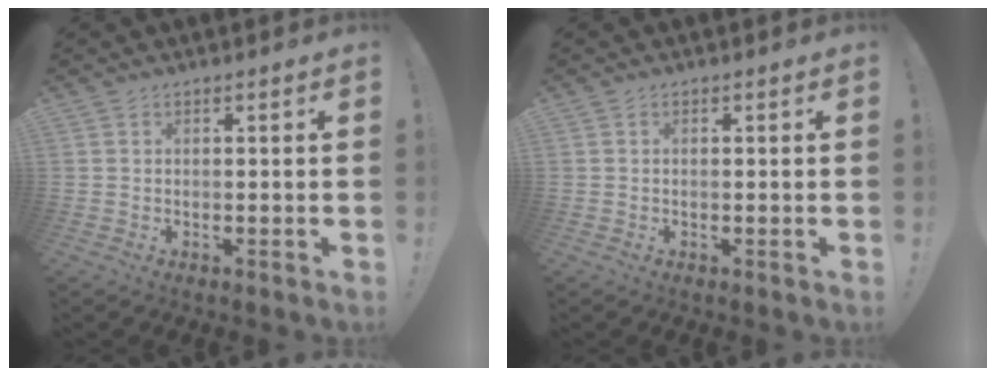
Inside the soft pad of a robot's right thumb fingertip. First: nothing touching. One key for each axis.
{"total": 0.0}